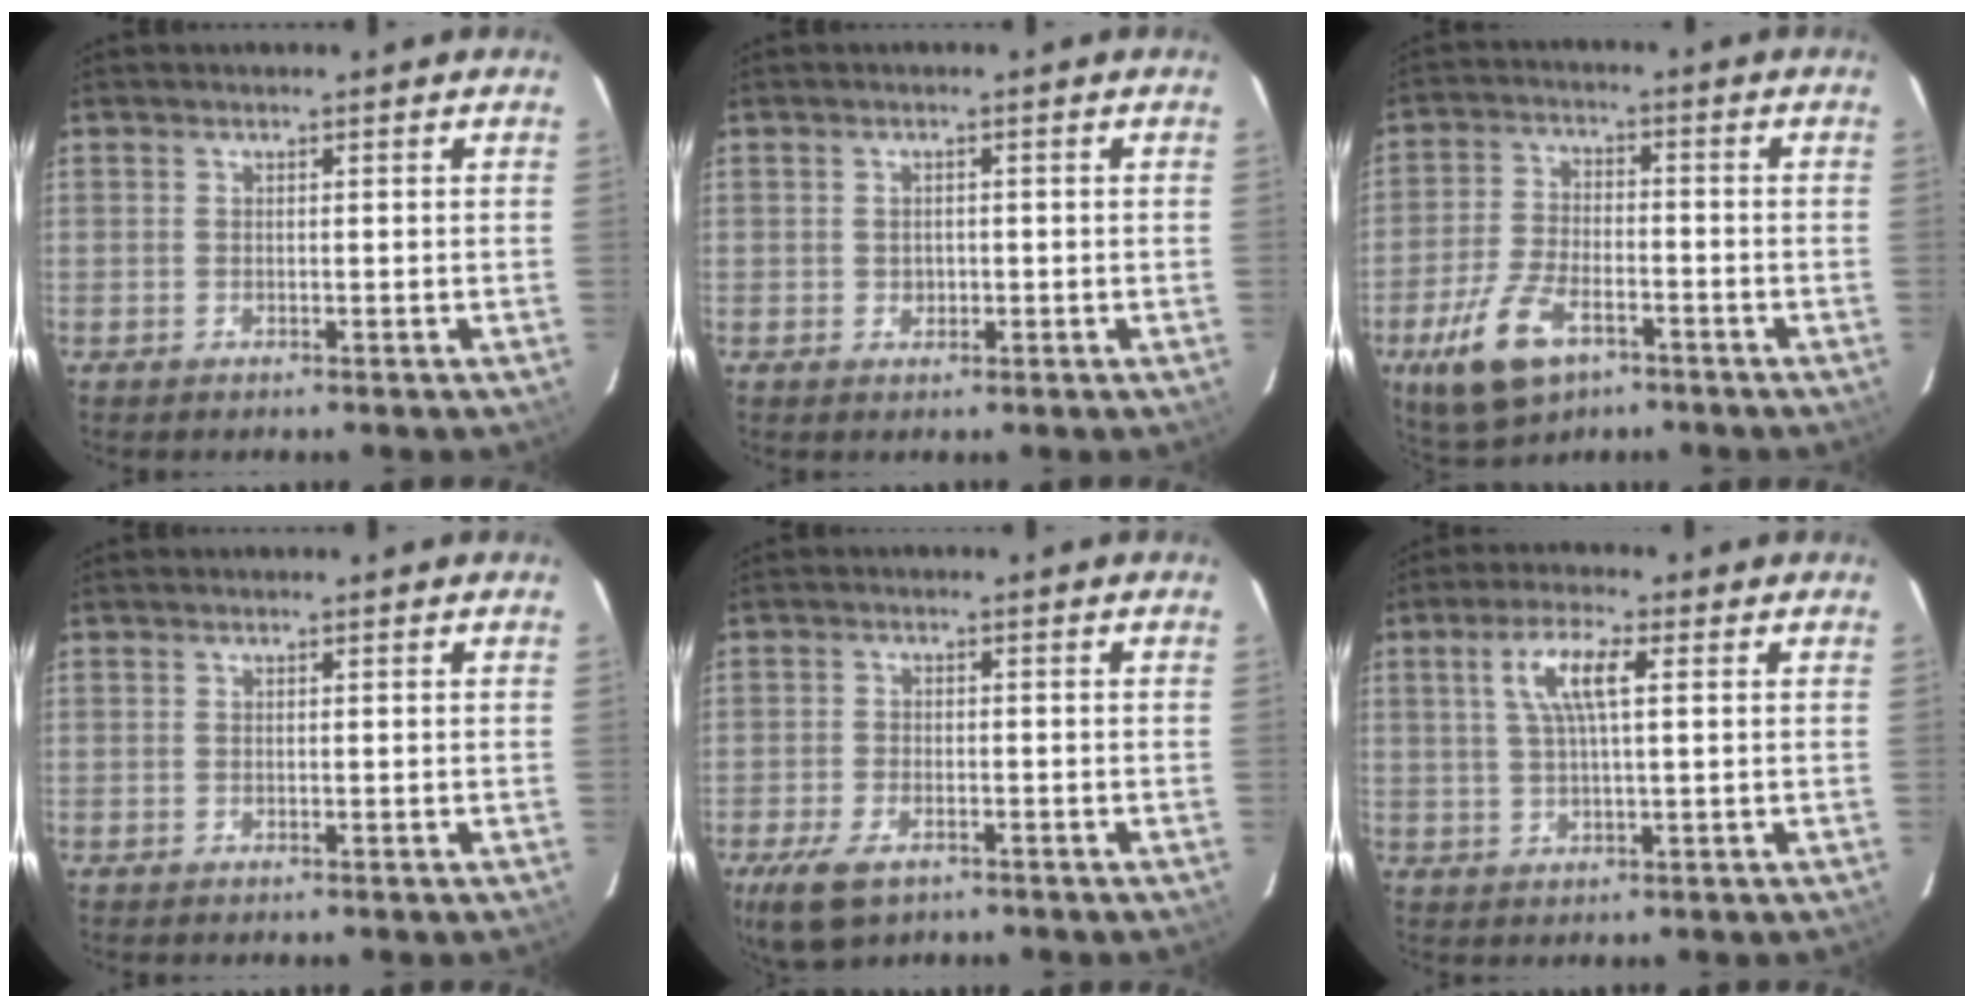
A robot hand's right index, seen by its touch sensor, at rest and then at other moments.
{"total": 1.5, "force": [-0.2, 1.4, 0.5], "torque": [-0.004, 0.002, -0.001]}
{"total": 12.5, "force": [-6.7, 6.3, 8.4], "torque": [-0.192, -0.016, -0.120]}
{"total": 0.0}
{"total": 8.0, "force": [-4.8, 4.2, 4.9], "torque": [-0.125, -0.020, -0.085]}
{"total": 6.9, "force": [2.0, 1.6, 6.4], "torque": [-0.123, 0.009, 0.039]}